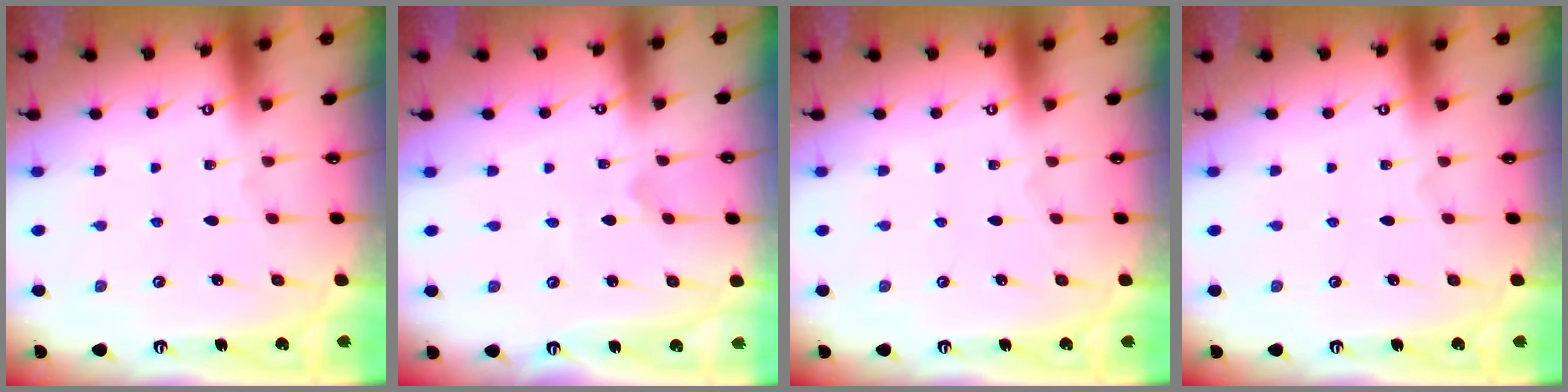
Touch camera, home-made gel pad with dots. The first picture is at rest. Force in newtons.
{"total": 0.0}
{"total": 0.0}
{"total": 0.0}